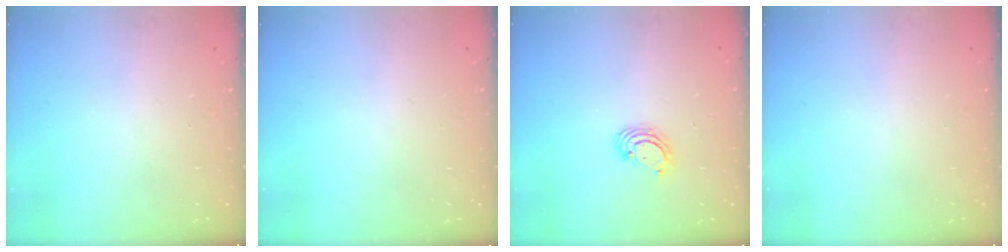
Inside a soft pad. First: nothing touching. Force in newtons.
{"total": 0.0}
{"total": 4.0, "press": 3.9, "slide": 0.2}
{"total": 0.0}